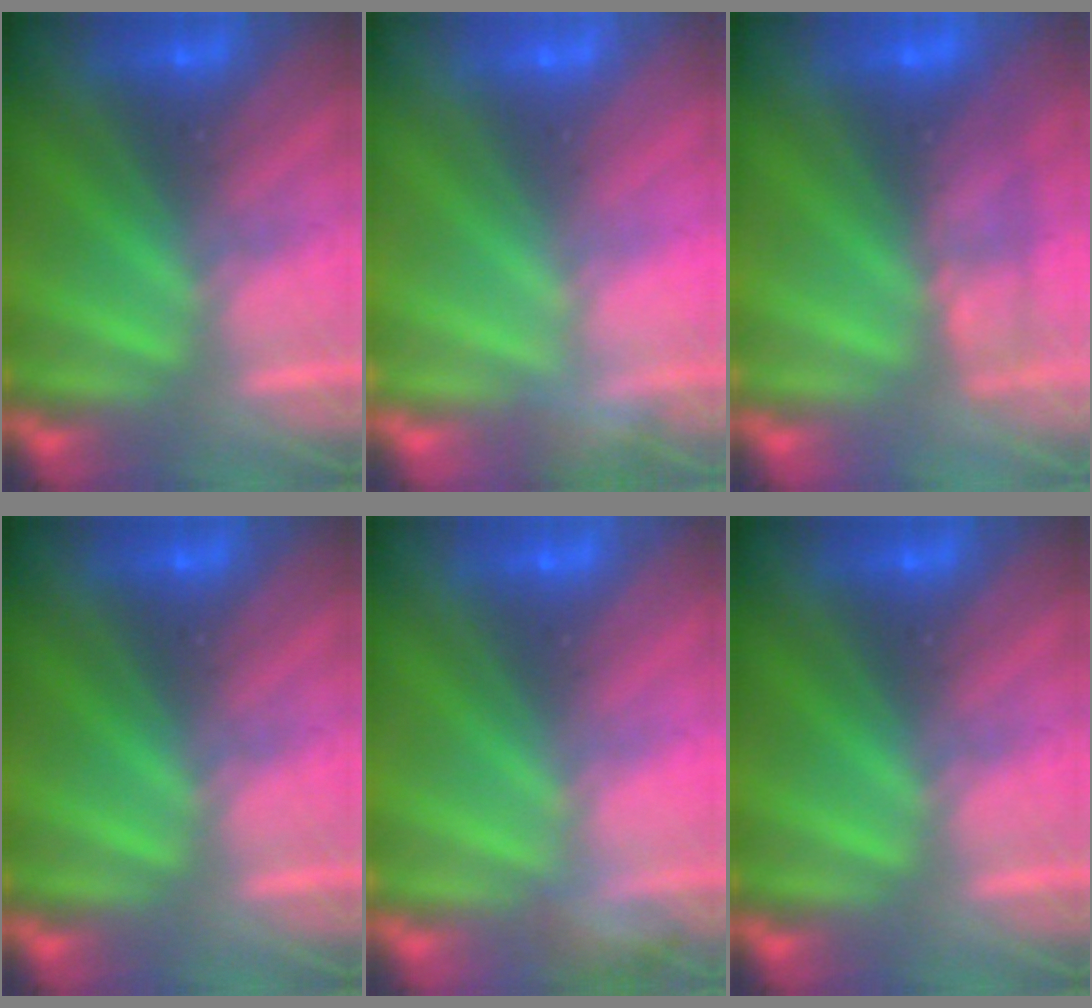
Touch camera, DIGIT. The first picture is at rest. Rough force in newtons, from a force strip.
{"total": 7.4}
{"total": 2.4}
{"total": 0.0}
{"total": 2.8}
{"total": 0.0}